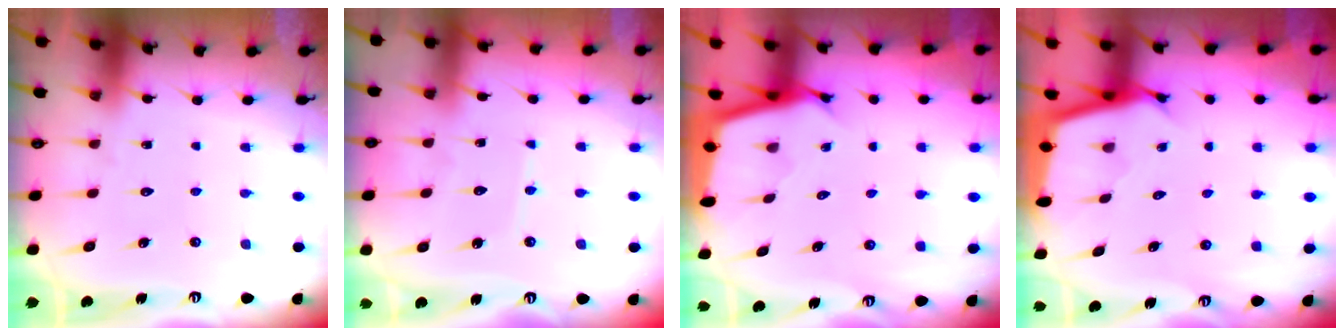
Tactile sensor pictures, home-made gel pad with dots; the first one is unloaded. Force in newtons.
{"total": 3.2, "press": 3.2, "slide": 0.3}
{"total": 2.6, "press": 2.6, "slide": 0.1}
{"total": 2.6, "press": 2.6, "slide": 0.1}